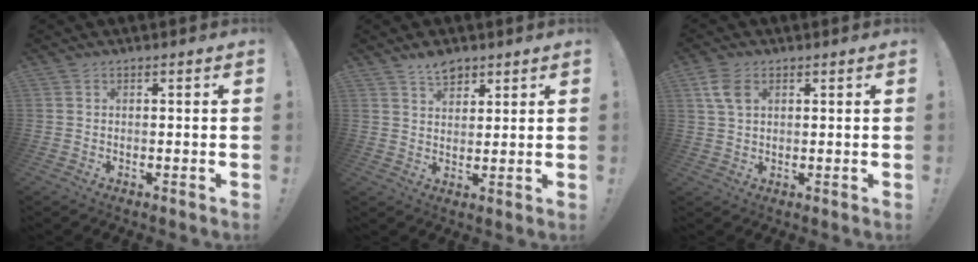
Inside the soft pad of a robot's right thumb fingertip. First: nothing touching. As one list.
[{"total": 5.9, "force": [4.3, 3.2, 2.3], "torque": [-0.030, -0.020, 0.078]}, {"total": 5.8, "force": [2.4, 3.5, 3.9], "torque": [-0.071, -0.006, 0.045]}]